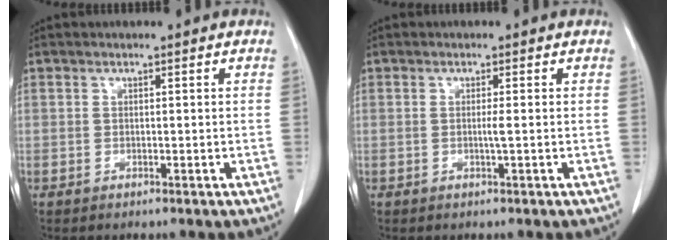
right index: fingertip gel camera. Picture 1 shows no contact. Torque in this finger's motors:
{"motor_torque": [0.37, 0.35, 0.28, 0.09]}